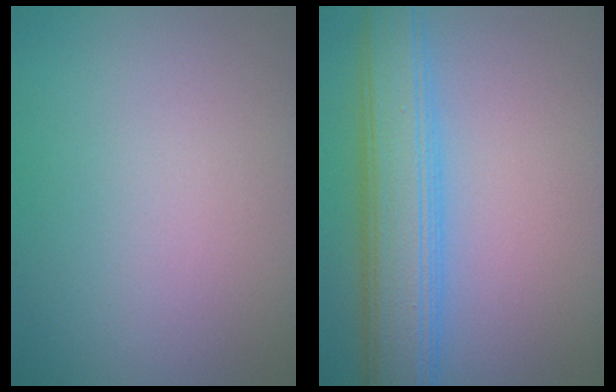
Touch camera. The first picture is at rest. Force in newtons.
{"total": 6.5, "press": 6.5, "slide": 0.1}